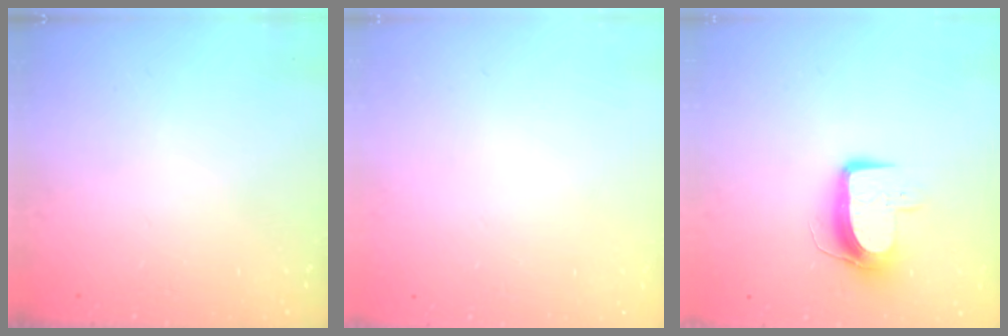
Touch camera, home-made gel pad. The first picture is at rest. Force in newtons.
{"total": 0.0}
{"total": 9.7, "press": 9.7, "slide": 0.6}